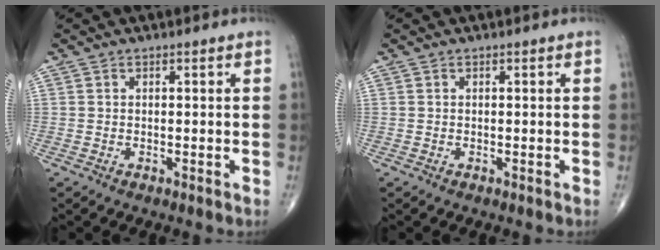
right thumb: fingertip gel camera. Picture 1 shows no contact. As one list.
[{"total": 0.0}]